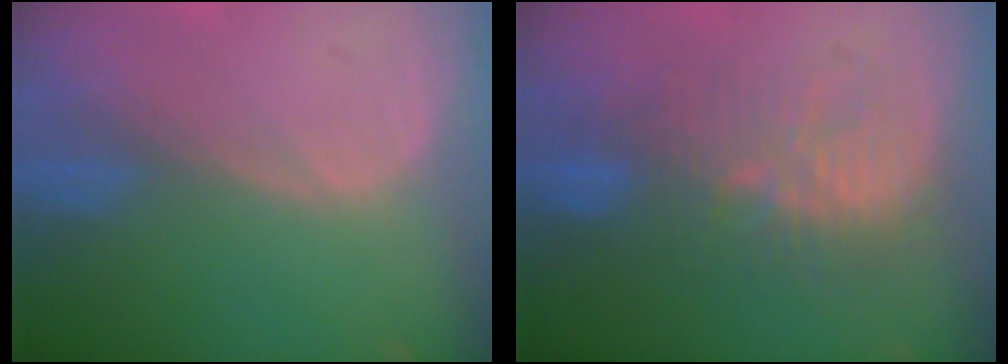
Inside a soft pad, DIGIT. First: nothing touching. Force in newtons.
{"total": 9.4, "press": 9.1, "slide": 2.0}